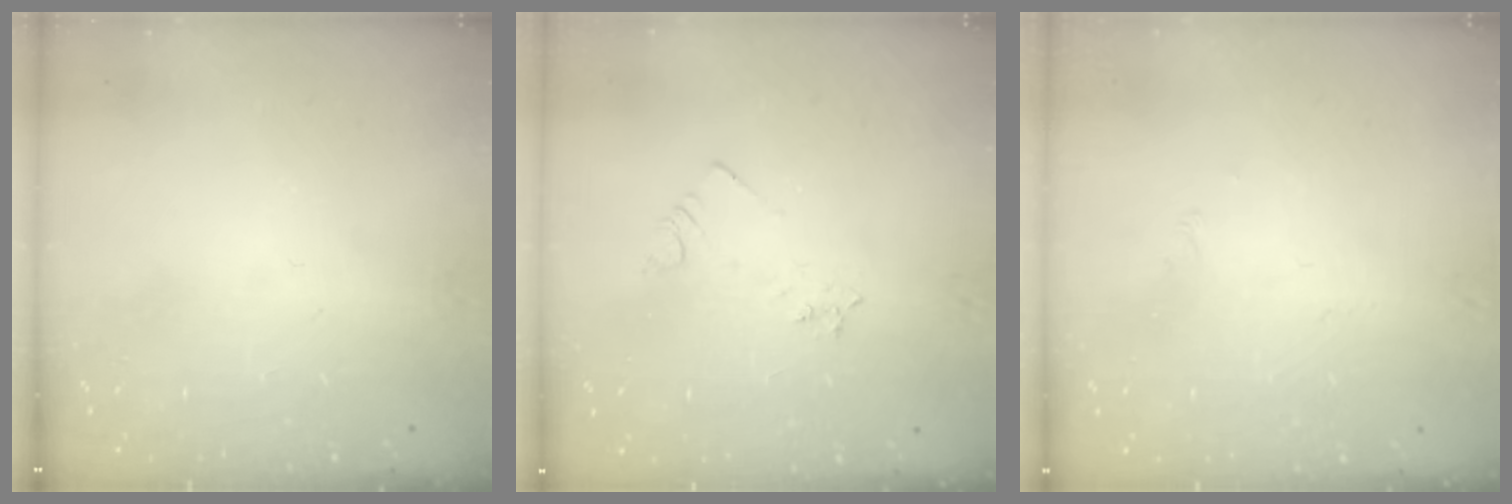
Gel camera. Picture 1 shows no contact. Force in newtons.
{"total": 3.3, "press": 3.2, "slide": 0.5}
{"total": 1.7, "press": 1.6, "slide": 0.4}